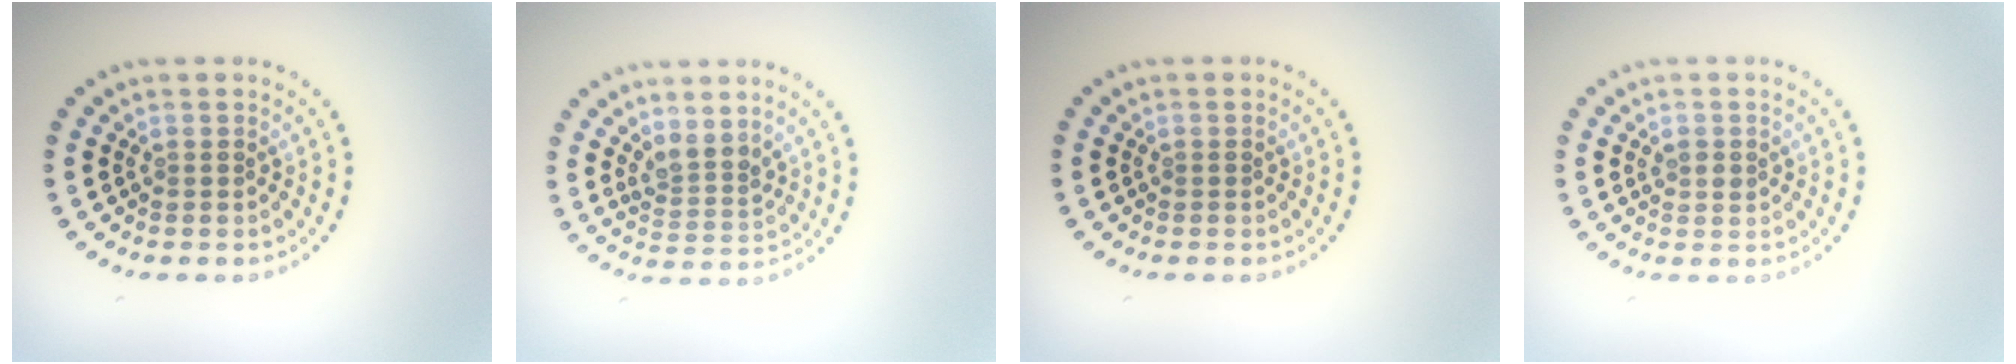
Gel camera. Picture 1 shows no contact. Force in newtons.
{"total": 2.3, "press": 1.8, "slide": 1.5}
{"total": 0.0}
{"total": 1.1, "press": 1.1, "slide": 0.1}